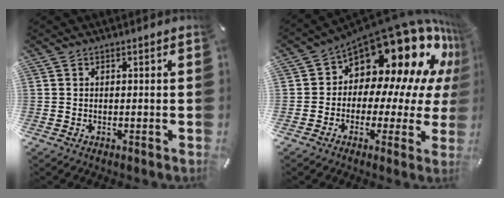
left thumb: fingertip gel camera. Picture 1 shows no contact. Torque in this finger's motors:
{"motor_torque": [1.76, 3.25, 1.56, -1.21, 0.16]}